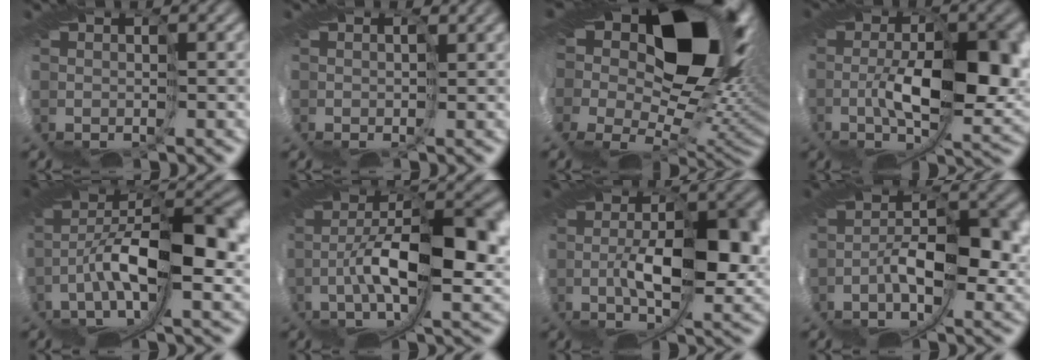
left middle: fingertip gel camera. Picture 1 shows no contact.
{"total": 0.6, "force": [0.4, 0.0, 0.4], "torque": [-0.019, 0.006, -0.001]}
{"total": 15.8, "force": [6.2, 7.9, 12.2], "torque": [-0.227, 0.003, 0.136]}
{"total": 7.3, "force": [0.0, 2.7, 6.8], "torque": [-0.147, -0.008, -0.003]}
{"total": 8.6, "force": [0.4, 3.4, 7.8], "torque": [-0.160, 0.010, 0.000]}
{"total": 7.8, "force": [0.1, 3.1, 7.2], "torque": [-0.144, 0.001, -0.007]}
{"total": 6.2, "force": [-0.1, 2.1, 5.8], "torque": [-0.128, -0.009, -0.006]}
{"total": 5.3, "force": [-1.0, 2.1, 4.8], "torque": [-0.111, -0.005, -0.020]}